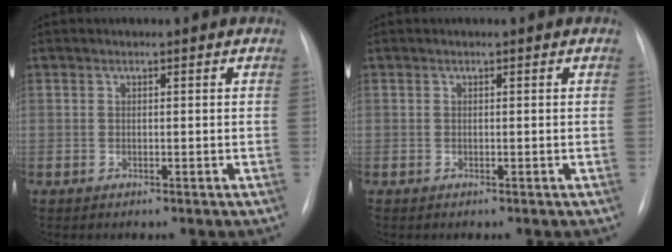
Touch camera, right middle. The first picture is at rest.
{"total": 0.0}